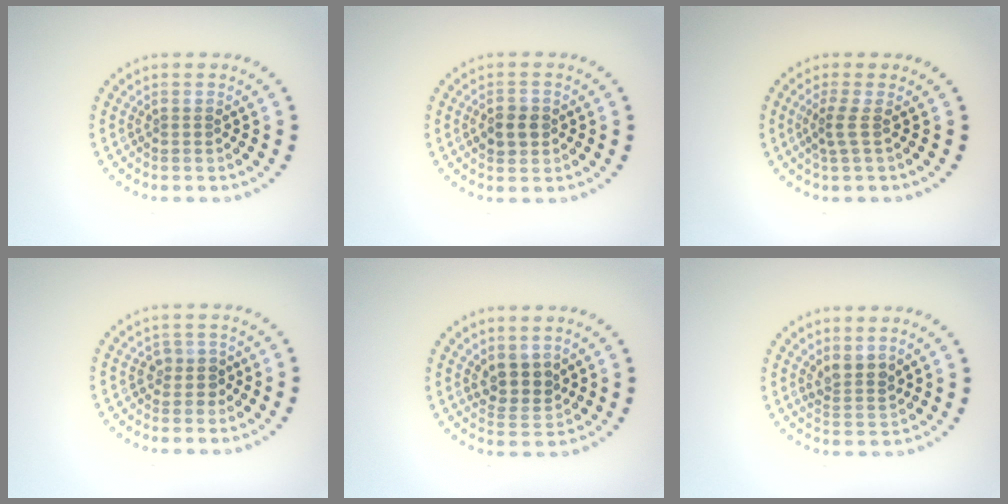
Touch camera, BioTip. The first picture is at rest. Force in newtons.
{"total": 2.3, "press": 2.3, "slide": 0.4}
{"total": 1.8, "press": 1.1, "slide": 1.4}
{"total": 1.6, "press": 1.4, "slide": 0.8}
{"total": 2.9, "press": 2.6, "slide": 1.4}
{"total": 2.2, "press": 1.8, "slide": 1.2}